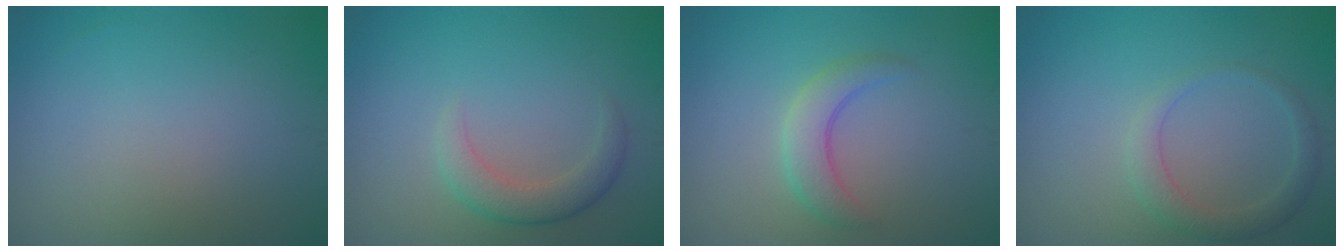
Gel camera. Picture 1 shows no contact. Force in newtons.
{"total": 2.8, "press": 2.8, "slide": 0.2}
{"total": 2.9, "press": 2.9, "slide": 0.1}
{"total": 2.4, "press": 2.4, "slide": 0.1}